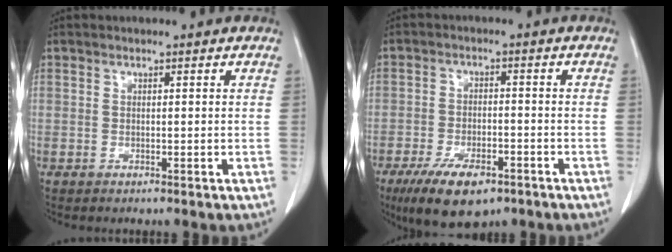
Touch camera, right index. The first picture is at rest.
{"total": 9.8, "force": [-6.3, 4.0, 6.4], "torque": [-0.111, -0.009, -0.101]}